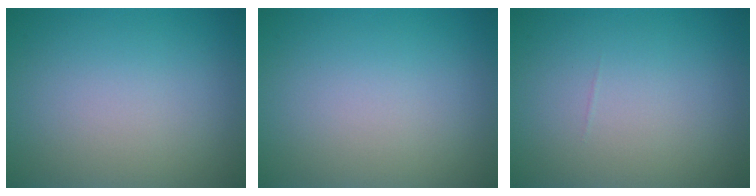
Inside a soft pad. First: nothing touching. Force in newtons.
{"total": 0.0}
{"total": 0.0}